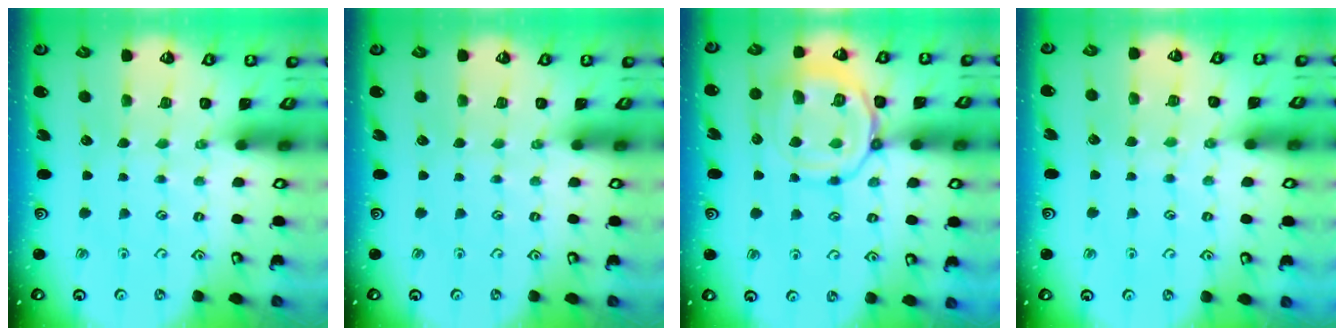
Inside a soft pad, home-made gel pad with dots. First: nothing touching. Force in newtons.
{"total": 0.0}
{"total": 16.1, "press": 16.0, "slide": 1.5}
{"total": 5.6, "press": 5.6, "slide": 0.7}